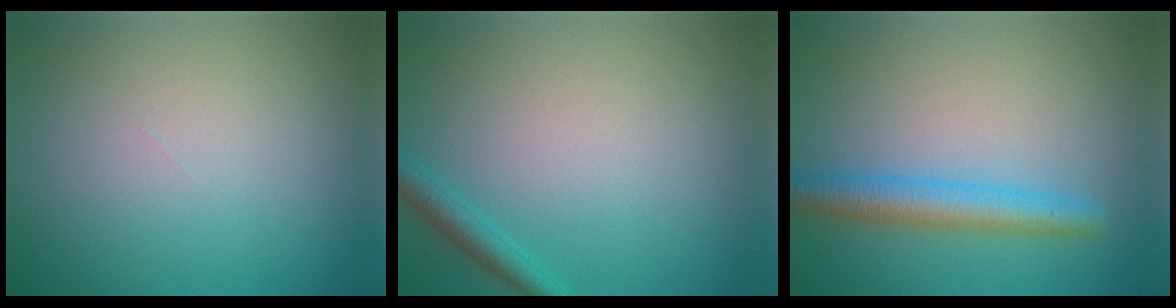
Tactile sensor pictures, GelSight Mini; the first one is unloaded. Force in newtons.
{"total": 2.0, "press": 2.0, "slide": 0.2}
{"total": 3.8, "press": 3.8, "slide": 0.2}